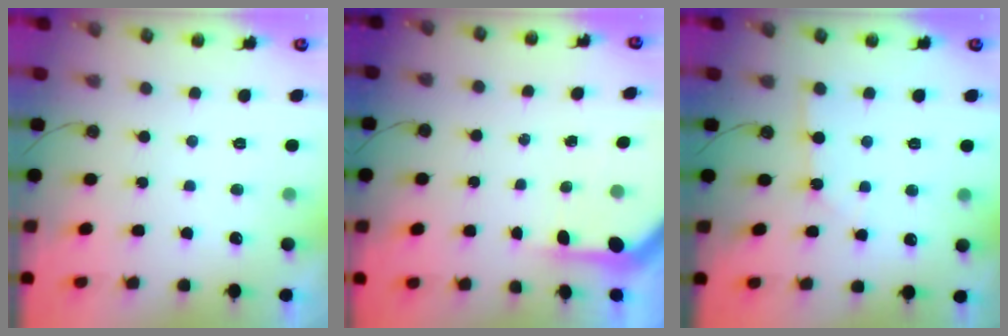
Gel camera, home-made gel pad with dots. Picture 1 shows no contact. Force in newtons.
{"total": 3.8, "press": 3.8, "slide": 0.3}
{"total": 1.8, "press": 1.8, "slide": 0.3}